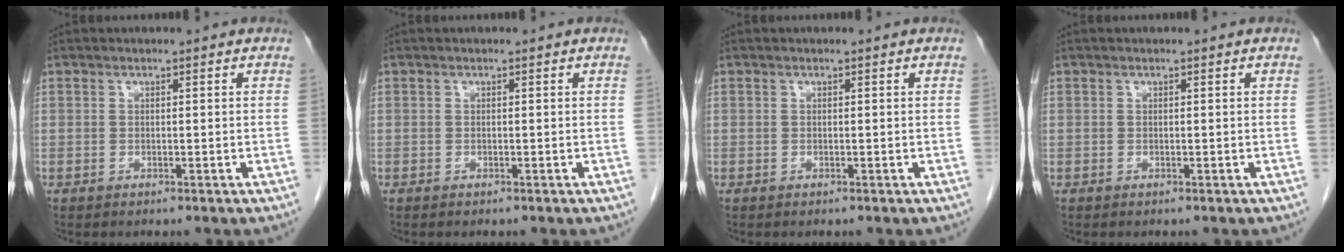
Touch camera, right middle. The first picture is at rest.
{"total": 0.0}
{"total": 0.0}
{"total": 0.0}